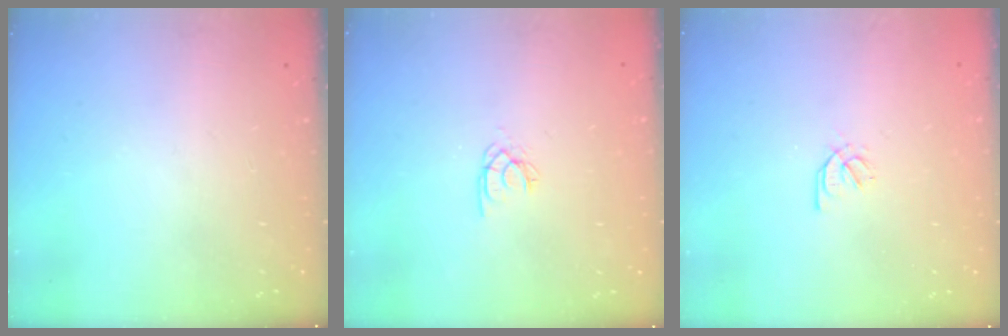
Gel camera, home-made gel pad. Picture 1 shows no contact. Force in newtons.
{"total": 2.0, "press": 2.0, "slide": 0.4}
{"total": 1.8, "press": 1.8, "slide": 0.4}